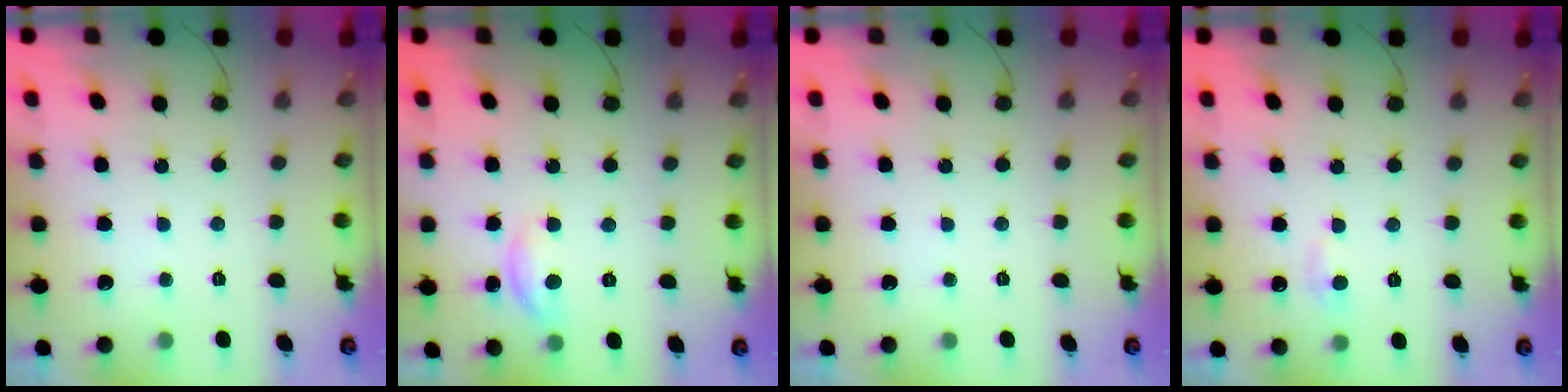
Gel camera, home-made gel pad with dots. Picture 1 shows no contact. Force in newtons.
{"total": 5.7, "press": 5.7, "slide": 0.2}
{"total": 0.0}
{"total": 5.3, "press": 5.3, "slide": 0.7}